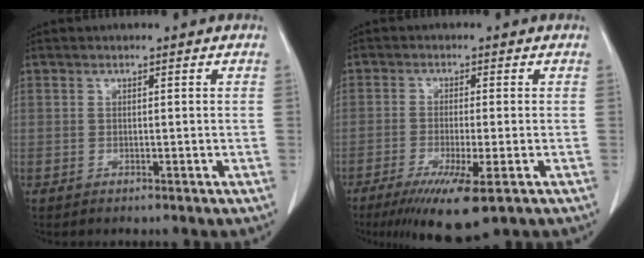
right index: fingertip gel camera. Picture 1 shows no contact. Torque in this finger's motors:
{"motor_torque": [1.29, -0.85, 0.43, 0.10]}